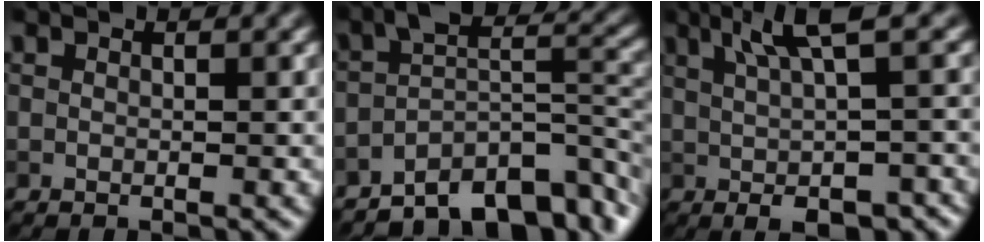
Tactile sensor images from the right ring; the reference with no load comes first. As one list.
[{"total": 9.3, "force": [-5.9, 4.0, 6.0], "torque": [-0.068, 0.002, -0.106]}, {"total": 6.6, "force": [1.3, 1.8, 6.2], "torque": [-0.082, 0.004, 0.021]}]